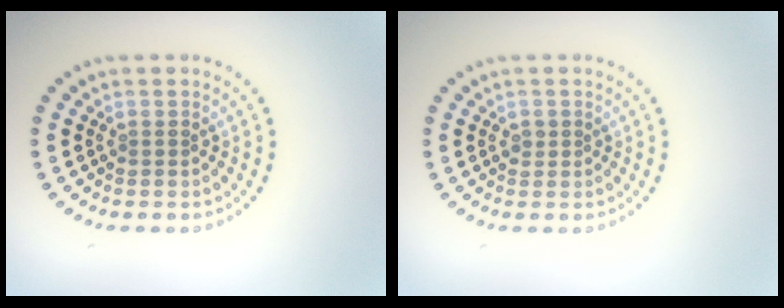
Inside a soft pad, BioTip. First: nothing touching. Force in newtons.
{"total": 0.9, "press": 0.9, "slide": 0.1}